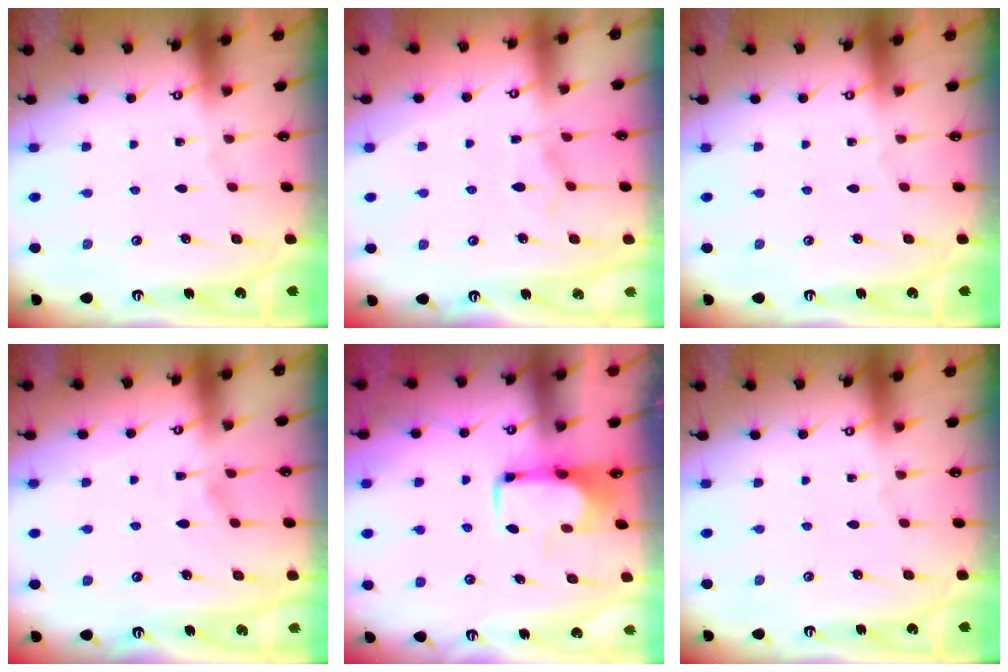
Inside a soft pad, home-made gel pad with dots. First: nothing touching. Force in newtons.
{"total": 1.8, "press": 1.5, "slide": 1.0}
{"total": 0.0}
{"total": 4.8, "press": 4.8, "slide": 0.5}
{"total": 1.7, "press": 1.7, "slide": 0.4}
{"total": 0.0}